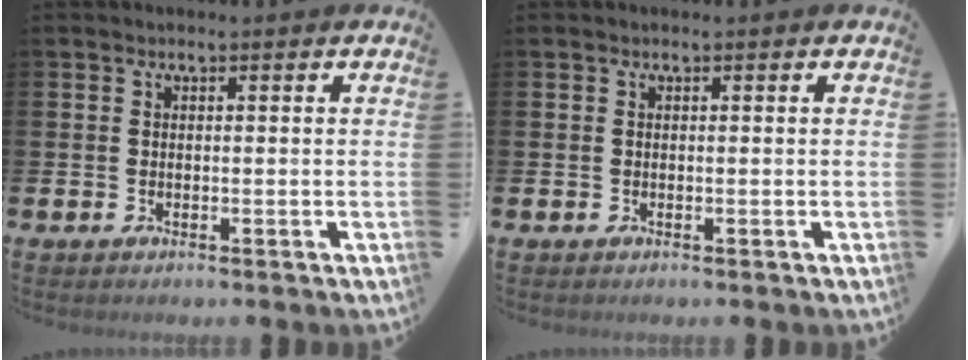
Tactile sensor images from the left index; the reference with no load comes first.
{"total": 0.0}